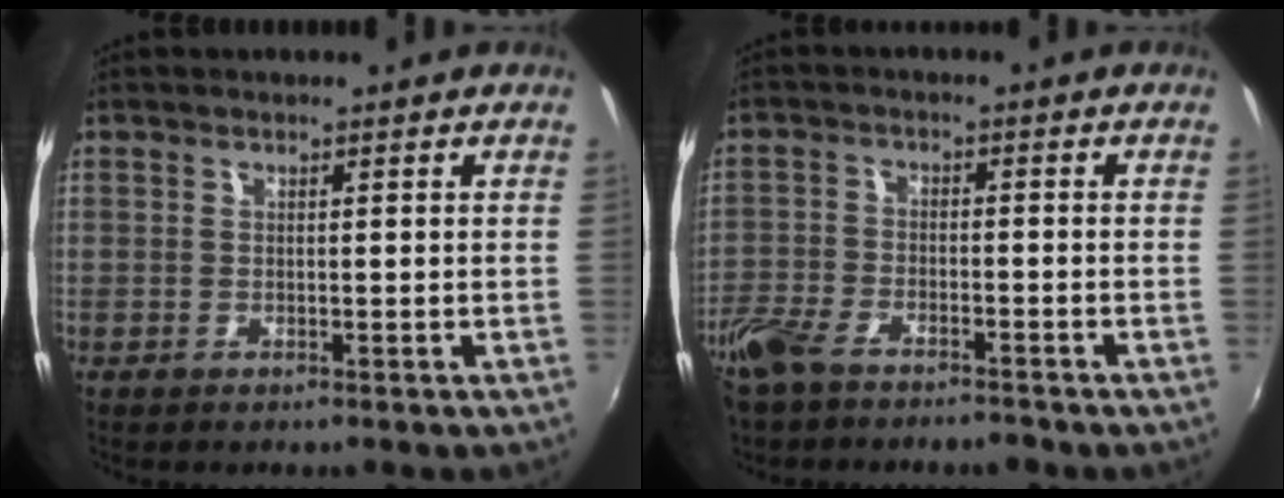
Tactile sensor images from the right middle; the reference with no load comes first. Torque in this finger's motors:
{"motor_torque": [0.98, -0.92, 0.22, 0.07]}